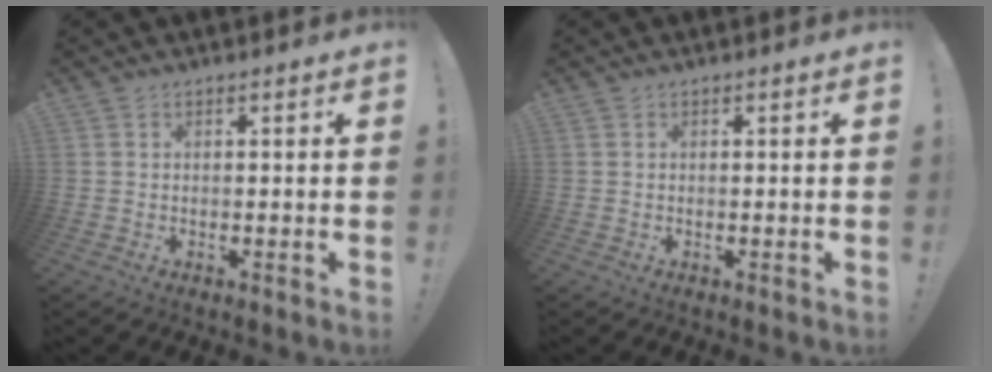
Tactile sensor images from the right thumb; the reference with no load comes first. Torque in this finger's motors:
{"motor_torque": [-0.02, -0.03, 0.00, 0.00, 0.00]}